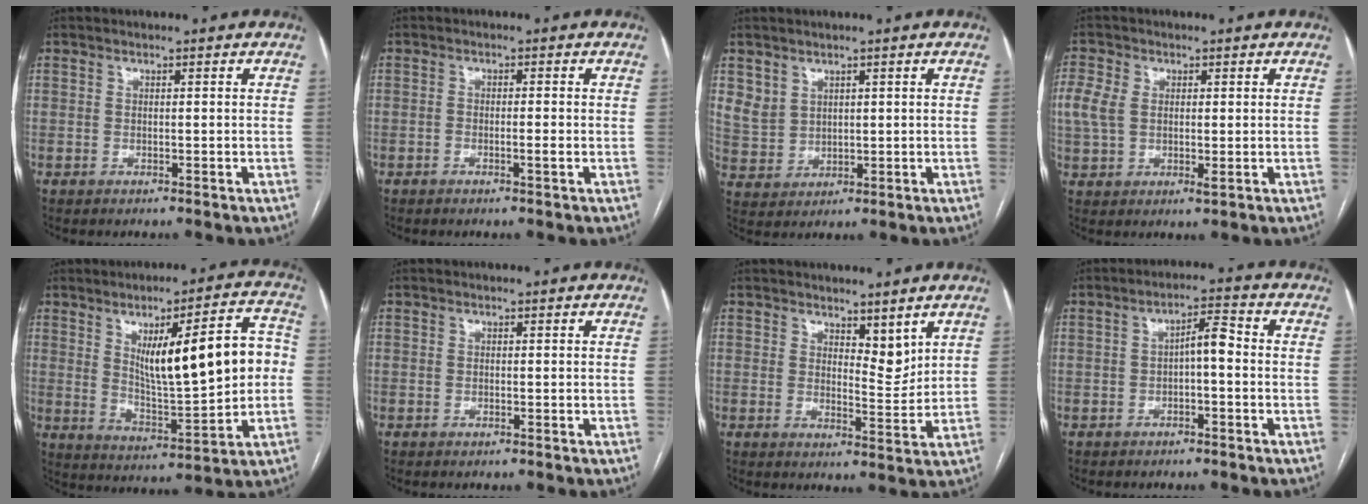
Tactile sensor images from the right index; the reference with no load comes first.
{"total": 1.5, "force": [-0.6, 0.1, 1.3], "torque": [-0.022, 0.000, -0.012]}
{"total": 4.7, "force": [2.7, 3.7, 1.0], "torque": [-0.024, 0.004, 0.067]}
{"total": 6.8, "force": [0.9, 4.4, 5.1], "torque": [-0.129, 0.007, 0.020]}
{"total": 16.1, "force": [2.2, 3.5, 15.6], "torque": [-0.232, 0.021, 0.045]}
{"total": 0.0}
{"total": 4.3, "force": [3.2, 1.6, 2.4], "torque": [-0.036, -0.012, 0.055]}
{"total": 4.1, "force": [-0.5, 1.1, 3.9], "torque": [-0.065, 0.020, -0.008]}